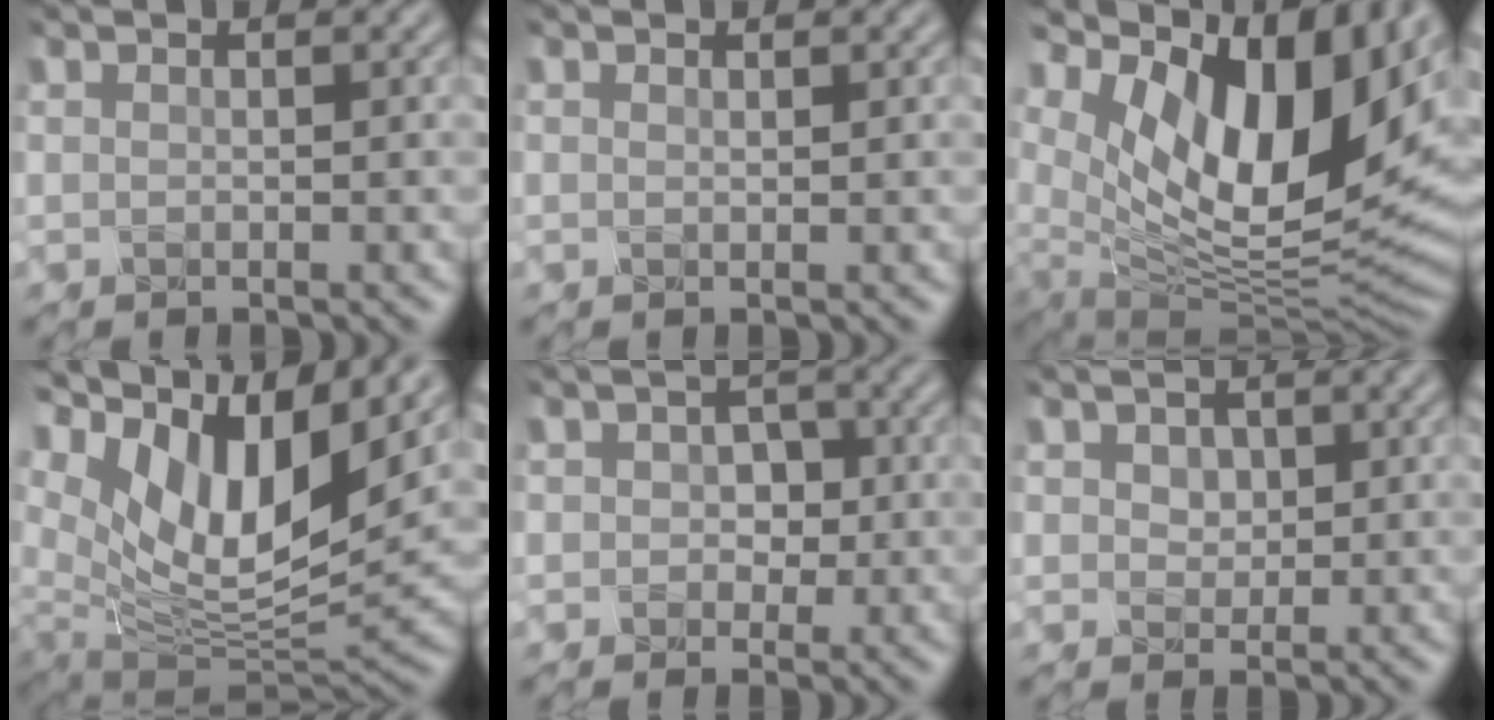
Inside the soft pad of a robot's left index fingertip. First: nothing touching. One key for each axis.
{"total": 0.0}
{"total": 16.5, "fx": 4.0, "fy": 8.9, "fz": 13.4, "tx": -0.235, "ty": 0.020, "tz": 0.061}
{"total": 13.4, "fx": 3.4, "fy": 6.9, "fz": 10.9, "tx": -0.218, "ty": 0.021, "tz": 0.054}
{"total": 3.5, "fx": -0.9, "fy": 3.0, "fz": 1.5, "tx": -0.061, "ty": 0.005, "tz": -0.013}
{"total": 2.6, "fx": 0.5, "fy": 2.2, "fz": 1.2, "tx": -0.053, "ty": -0.002, "tz": 0.018}